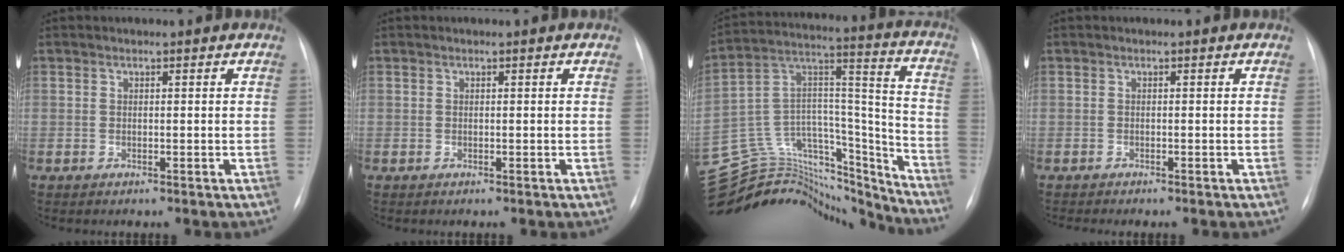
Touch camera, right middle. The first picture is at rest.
{"total": 0.0}
{"total": 31.3, "force": [-28.9, 8.8, 8.2], "torque": [-0.173, 0.038, -0.440]}
{"total": 2.0, "force": [-1.8, -0.2, 1.0], "torque": [-0.011, -0.003, -0.021]}